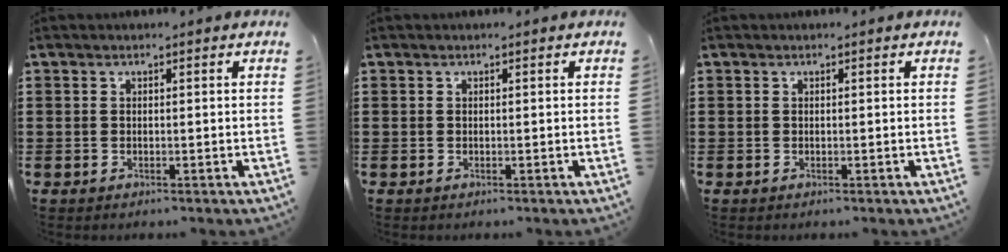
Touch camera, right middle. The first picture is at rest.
{"total": 0.0}
{"total": 0.0}